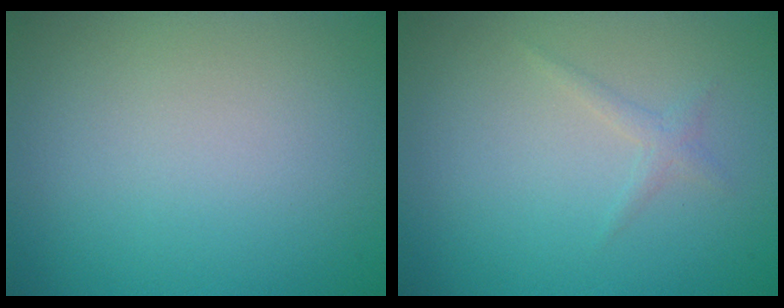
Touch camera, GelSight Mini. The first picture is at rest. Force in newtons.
{"total": 0.9, "press": 0.9, "slide": 0.1}